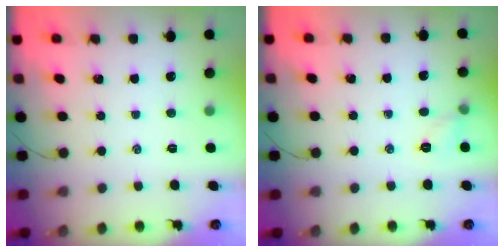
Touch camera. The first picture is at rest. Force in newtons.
{"total": 6.0, "press": 5.9, "slide": 1.2}